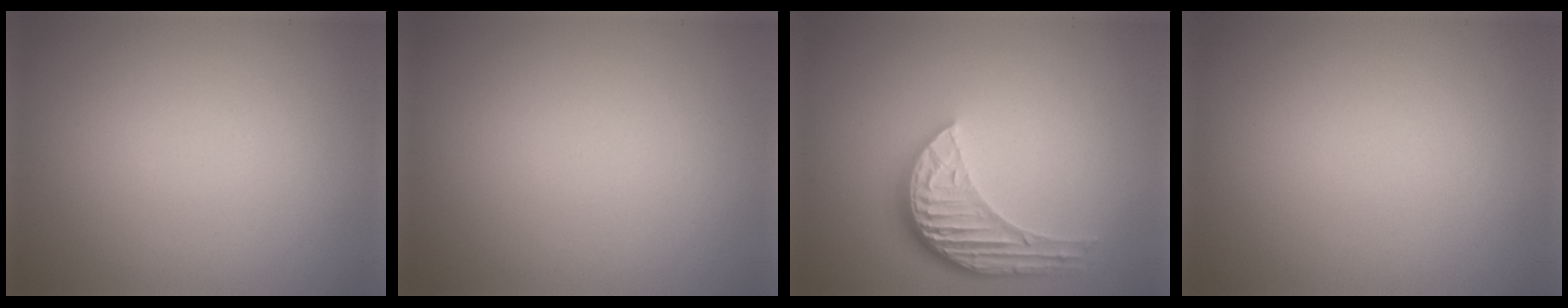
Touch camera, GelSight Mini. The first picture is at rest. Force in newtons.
{"total": 0.0}
{"total": 5.4, "press": 3.9, "slide": 3.6}
{"total": 0.0}